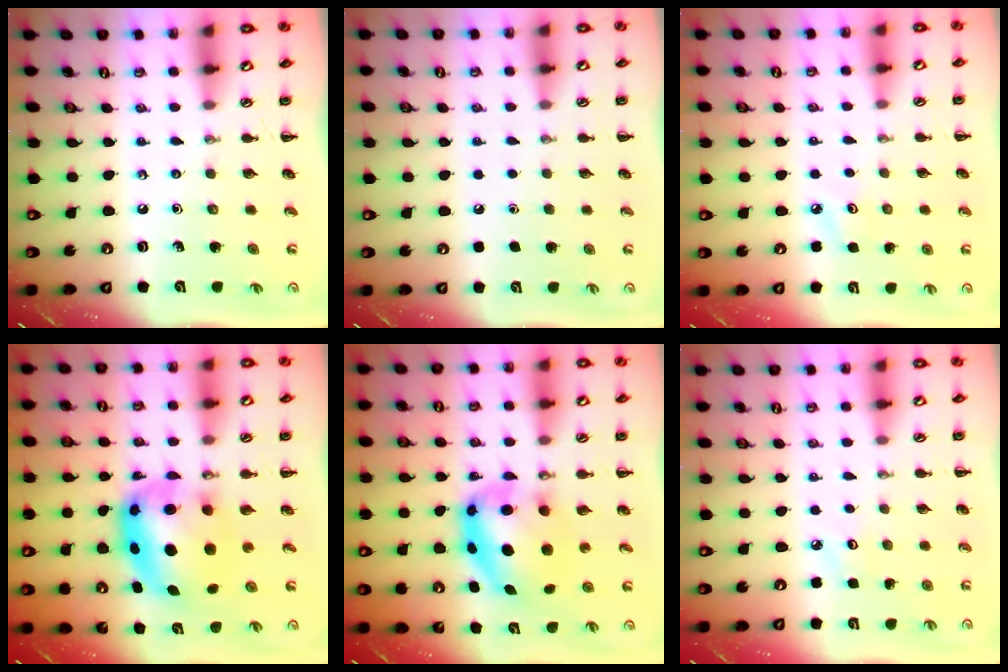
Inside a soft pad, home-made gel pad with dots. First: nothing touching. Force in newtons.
{"total": 1.7, "press": 1.7, "slide": 0.1}
{"total": 3.9, "press": 3.7, "slide": 1.1}
{"total": 9.5, "press": 9.1, "slide": 2.8}
{"total": 7.9, "press": 7.7, "slide": 1.7}
{"total": 3.4, "press": 3.3, "slide": 1.1}